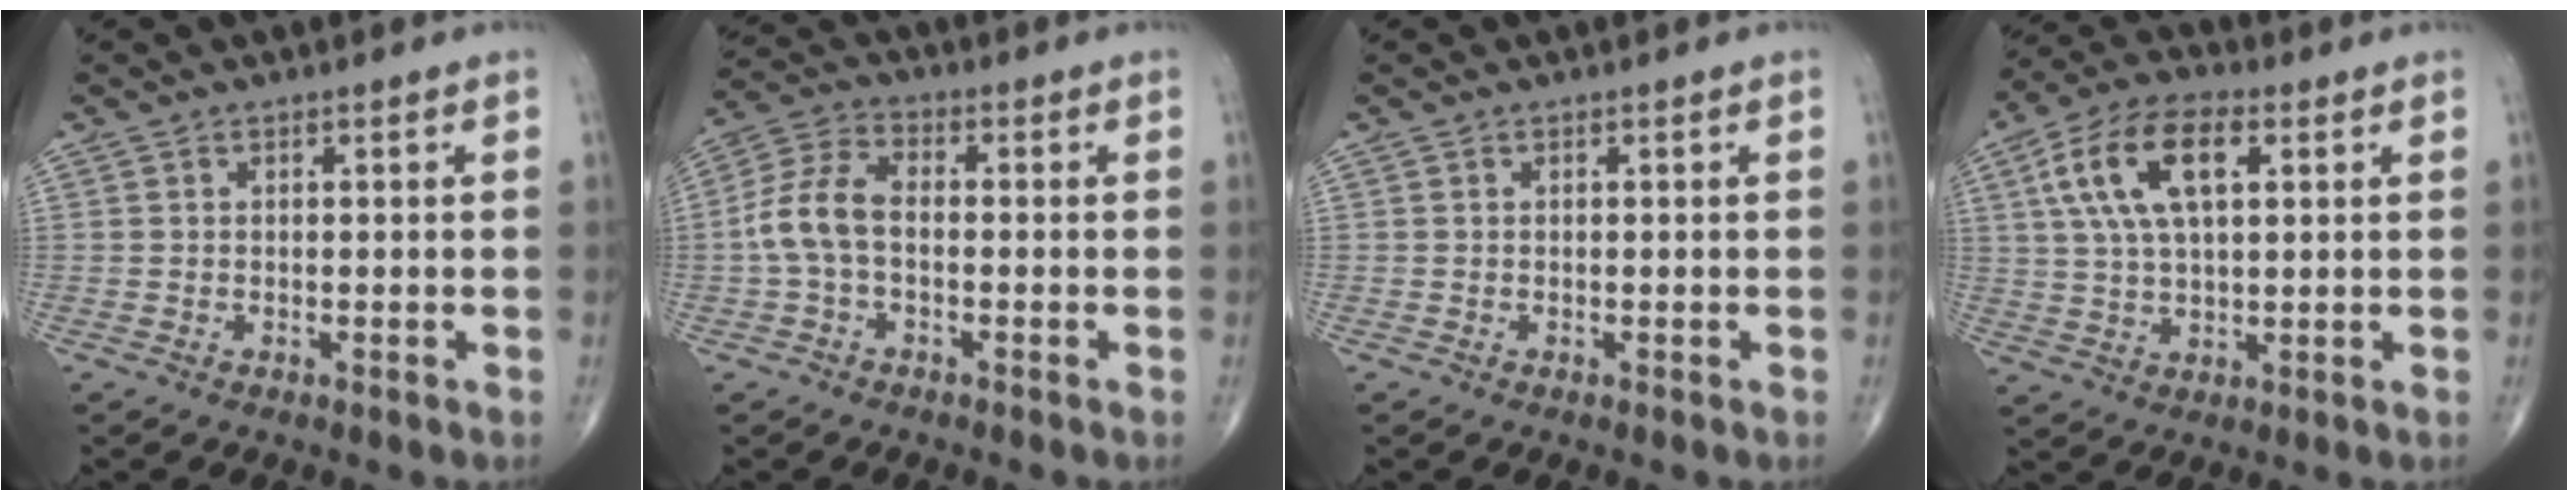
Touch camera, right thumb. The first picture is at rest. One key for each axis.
{"total": 7.9, "fx": -1.1, "fy": 4.6, "fz": 6.4, "tx": -0.138, "ty": 0.026, "tz": -0.031}
{"total": 0.0}
{"total": 13.7, "fx": 4.3, "fy": 6.6, "fz": 11.1, "tx": -0.214, "ty": 0.012, "tz": 0.078}